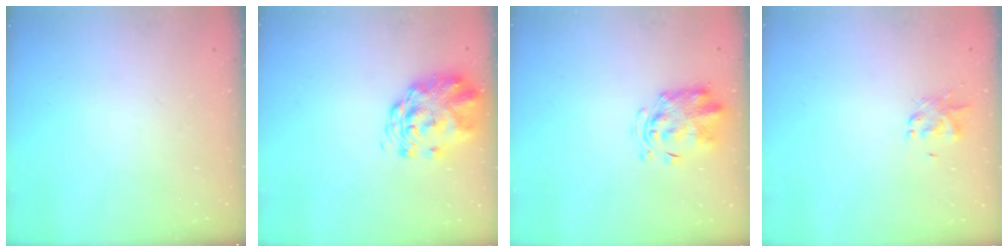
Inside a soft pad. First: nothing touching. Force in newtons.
{"total": 2.9, "press": 2.7, "slide": 1.0}
{"total": 3.6, "press": 3.6, "slide": 0.5}
{"total": 1.0, "press": 0.9, "slide": 0.3}